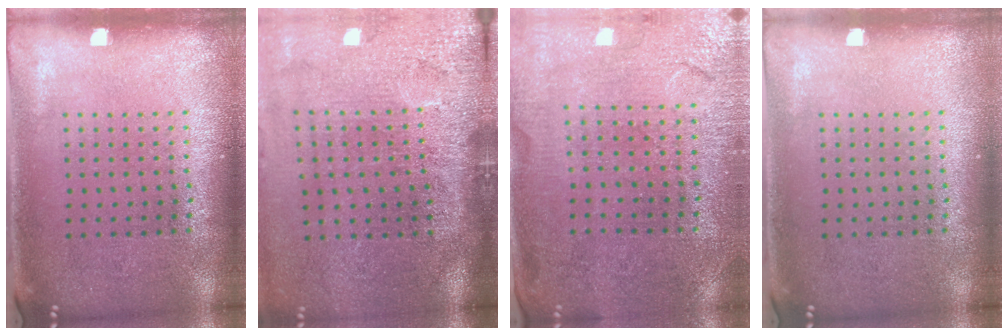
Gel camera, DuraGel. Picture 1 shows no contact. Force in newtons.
{"total": 4.8, "press": 3.7, "slide": 3.0}
{"total": 1.3, "press": 1.3, "slide": 0.1}
{"total": 0.0}